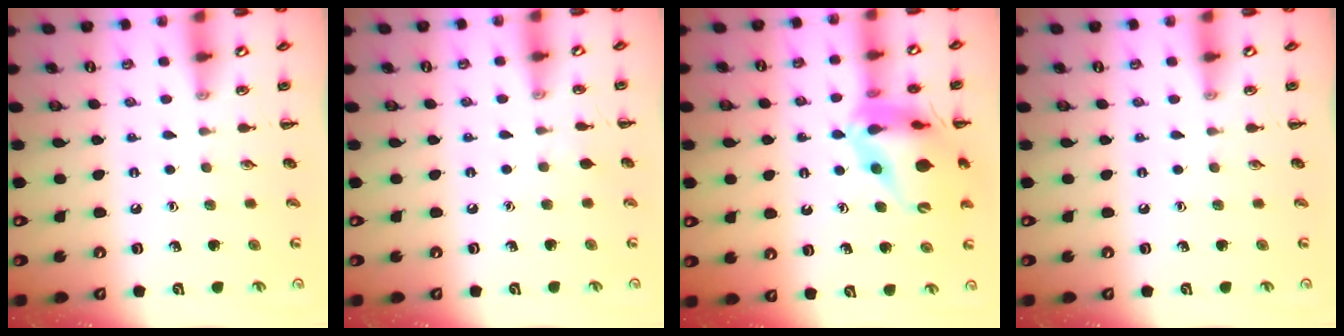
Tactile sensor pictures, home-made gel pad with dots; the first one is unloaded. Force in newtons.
{"total": 3.3, "press": 3.1, "slide": 1.3}
{"total": 16.8, "press": 16.5, "slide": 3.5}
{"total": 0.0}